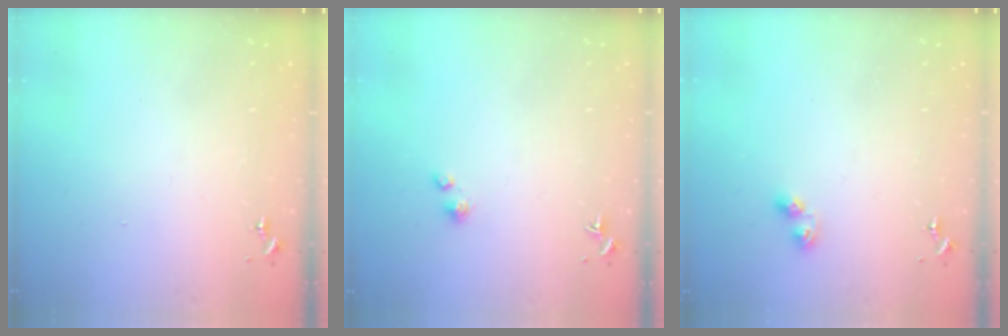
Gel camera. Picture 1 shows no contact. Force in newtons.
{"total": 2.2, "press": 2.2, "slide": 0.2}
{"total": 5.4, "press": 5.4, "slide": 0.5}